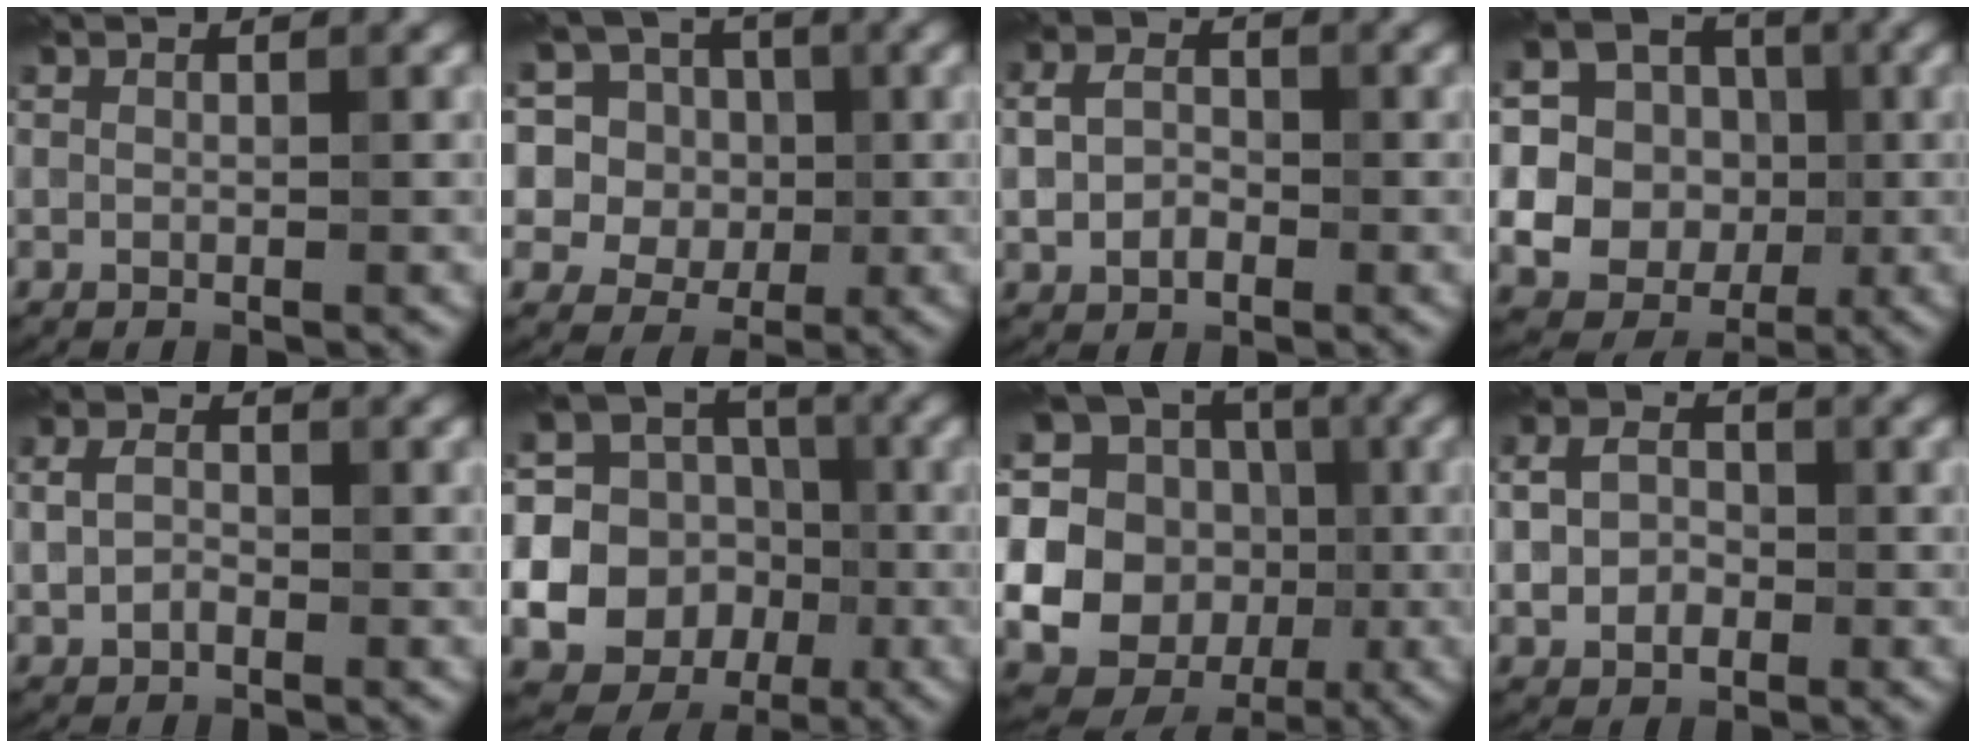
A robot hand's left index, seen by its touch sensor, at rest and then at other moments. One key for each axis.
{"total": 12.1, "fx": 4.0, "fy": 10.5, "fz": 4.3, "tx": -0.130, "ty": 0.046, "tz": 0.063}
{"total": 3.3, "fx": -0.5, "fy": 2.6, "fz": 2.1, "tx": -0.045, "ty": 0.000, "tz": -0.015}
{"total": 17.5, "fx": 0.7, "fy": 16.6, "fz": 5.5, "tx": -0.139, "ty": 0.011, "tz": -0.009}
{"total": 2.1, "fx": -0.3, "fy": 1.6, "fz": 1.4, "tx": -0.033, "ty": 0.001, "tz": -0.010}
{"total": 21.0, "fx": -2.7, "fy": 20.1, "fz": 5.5, "tx": -0.152, "ty": -0.010, "tz": -0.072}
{"total": 20.8, "fx": 1.5, "fy": 19.5, "fz": 7.0, "tx": -0.160, "ty": 0.013, "tz": -0.026}
{"total": 3.8, "fx": -0.5, "fy": 3.0, "fz": 2.3, "tx": -0.050, "ty": 0.002, "tz": -0.014}